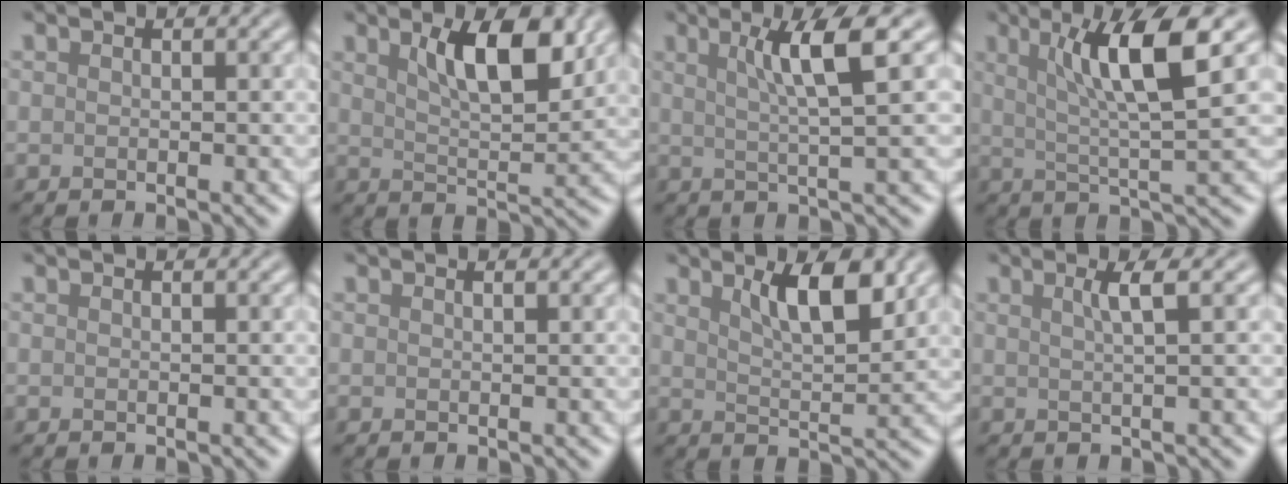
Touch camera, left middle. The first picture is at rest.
{"total": 6.2, "force": [3.0, 2.1, 5.0], "torque": [-0.081, -0.003, 0.048]}
{"total": 4.8, "force": [1.7, 0.6, 4.5], "torque": [-0.073, 0.001, 0.030]}
{"total": 7.5, "force": [2.8, 1.3, 6.9], "torque": [-0.109, 0.003, 0.047]}
{"total": 0.0}
{"total": 0.0}
{"total": 4.9, "force": [2.7, 1.4, 3.9], "torque": [-0.061, -0.002, 0.046]}
{"total": 2.3, "force": [0.8, 0.6, 2.0], "torque": [-0.029, 0.004, 0.009]}